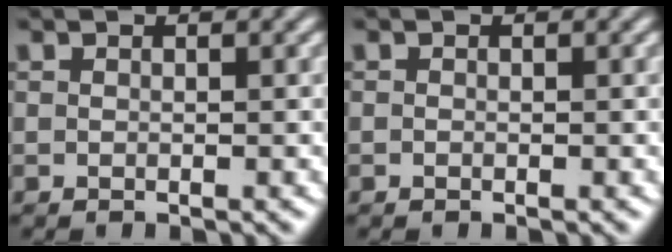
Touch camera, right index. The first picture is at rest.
{"total": 0.7, "force": [-0.3, -0.6, -0.2], "torque": [0.008, -0.005, -0.002]}